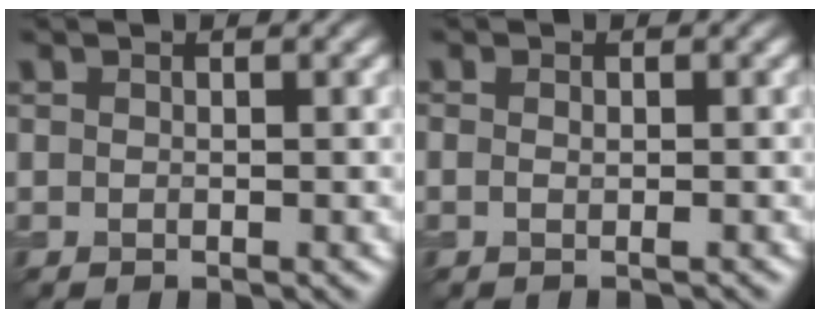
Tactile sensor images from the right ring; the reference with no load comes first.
{"total": 1.0, "force": [-0.3, 0.3, 0.9], "torque": [-0.015, 0.000, -0.003]}